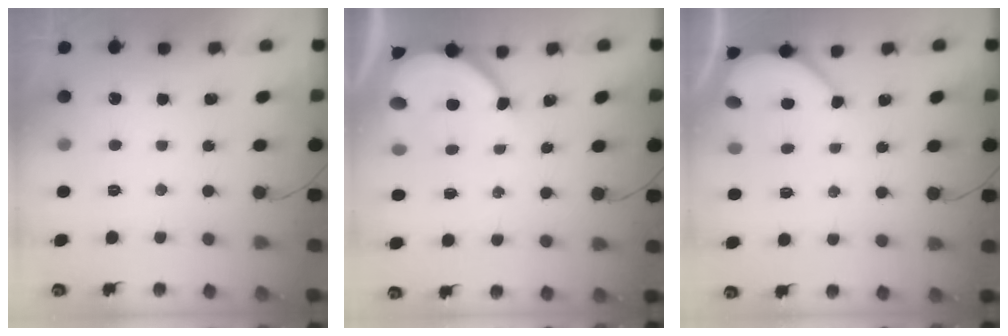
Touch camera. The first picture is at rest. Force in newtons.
{"total": 8.2, "press": 8.1, "slide": 1.2}
{"total": 3.6, "press": 3.6, "slide": 0.5}